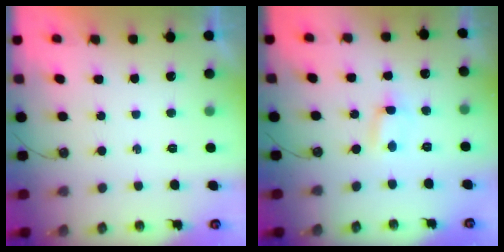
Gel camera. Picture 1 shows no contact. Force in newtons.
{"total": 0.6, "press": 0.3, "slide": 0.5}